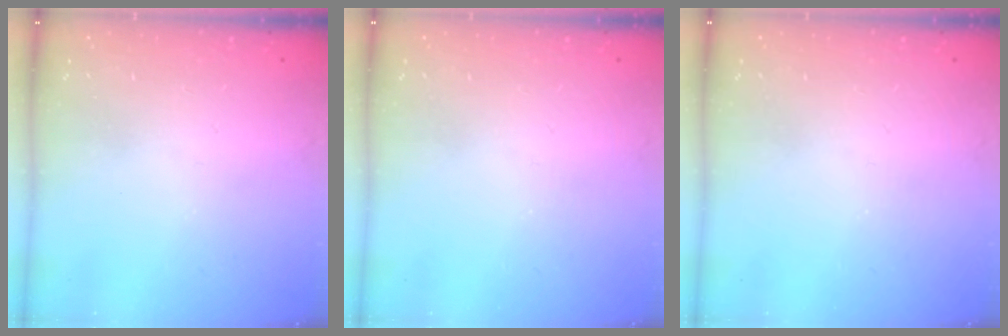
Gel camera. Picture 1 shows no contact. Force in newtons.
{"total": 0.0}
{"total": 0.0}